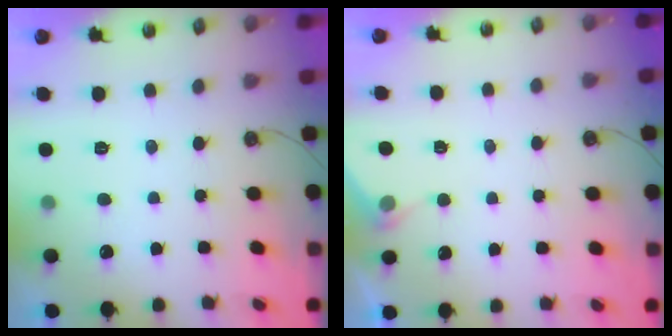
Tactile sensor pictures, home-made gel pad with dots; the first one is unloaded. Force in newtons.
{"total": 3.0, "press": 2.9, "slide": 0.4}